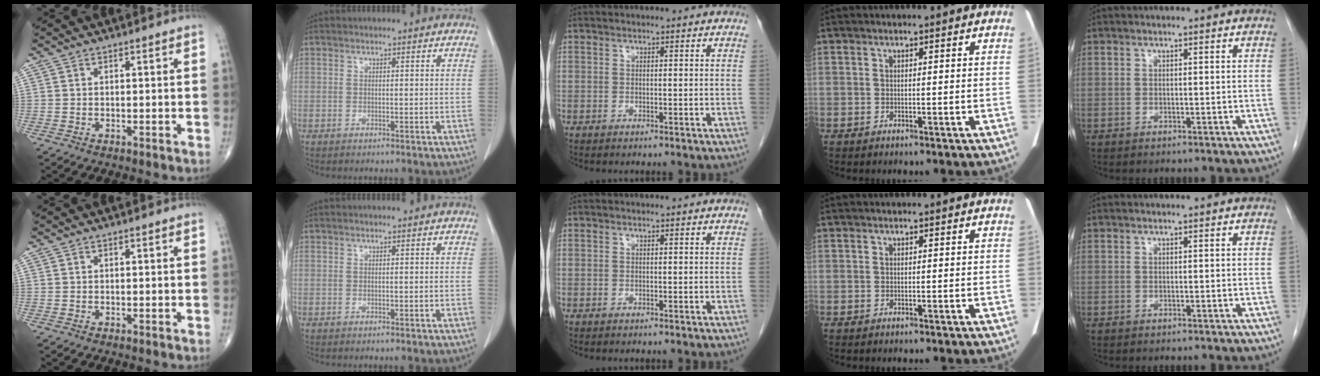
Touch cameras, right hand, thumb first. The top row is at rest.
{}